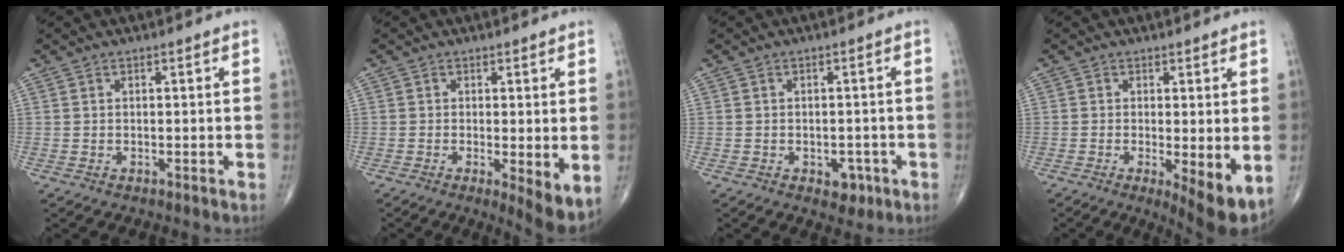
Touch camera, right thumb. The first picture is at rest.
{"total": 5.8, "force": [-0.8, 1.6, 5.6], "torque": [-0.085, -0.019, -0.014]}
{"total": 3.4, "force": [-1.5, 2.4, 2.0], "torque": [-0.007, 0.004, -0.016]}
{"total": 7.1, "force": [-1.4, 2.0, 6.6], "torque": [-0.100, -0.022, -0.020]}